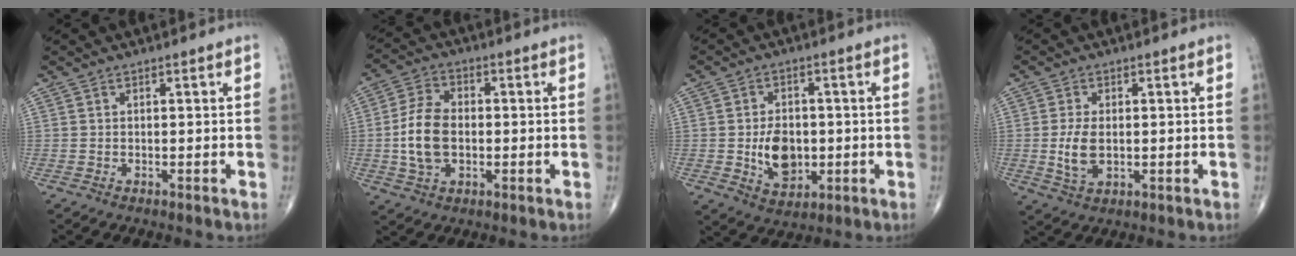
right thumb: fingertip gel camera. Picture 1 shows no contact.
{"total": 10.0, "force": [-0.8, 6.3, 7.7], "torque": [-0.148, 0.014, -0.018]}
{"total": 8.8, "force": [-0.9, 6.0, 6.3], "torque": [-0.079, -0.005, -0.008]}
{"total": 5.9, "force": [-0.2, 3.3, 4.8], "torque": [-0.097, -0.007, 0.000]}